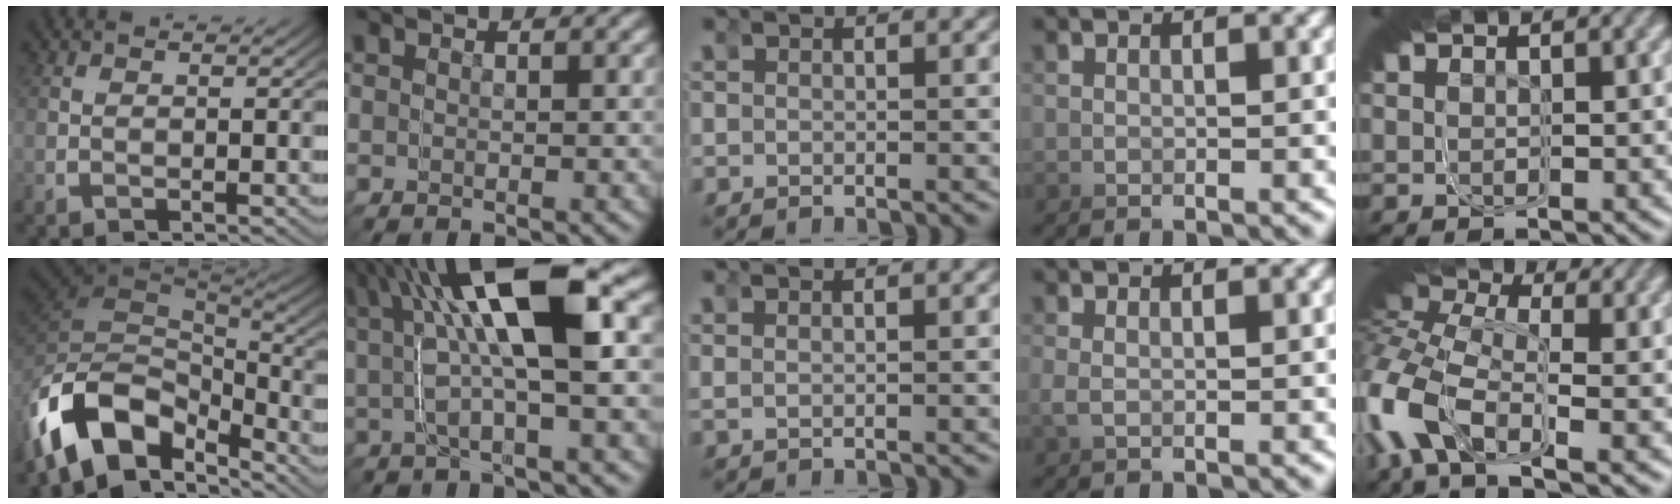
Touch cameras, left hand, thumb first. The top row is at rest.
{"thumb": {"total": 13.5, "force": [-1.1, 7.9, 10.9], "torque": [-0.206, 0.000, -0.017]}, "index": {"total": 10.1, "force": [2.9, 4.8, 8.4], "torque": [-0.157, 0.038, 0.037]}, "middle": {"total": 0.8, "force": [0.5, 0.3, 0.6], "torque": [-0.010, 0.004, 0.007]}, "ring": {"total": 1.6, "force": [-0.4, -1.5, -0.1], "torque": [0.015, 0.009, -0.008]}, "little": {"total": 5.5, "force": [-0.4, 3.0, 4.5], "torque": [-0.039, 0.025, -0.032]}}